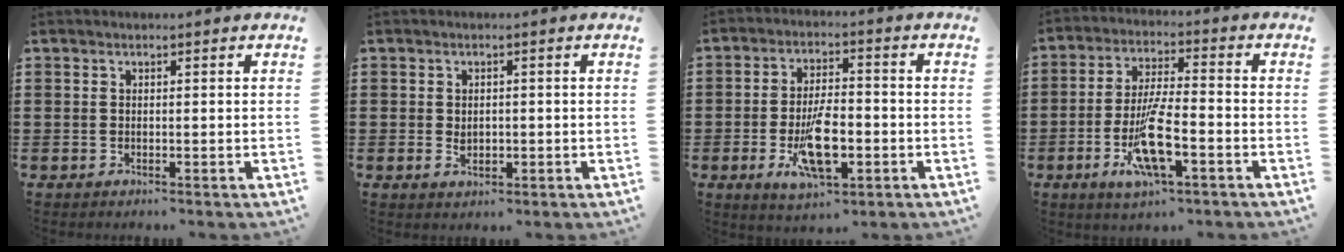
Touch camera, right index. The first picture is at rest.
{"total": 1.7, "force": [0.0, 1.4, 1.0], "torque": [-0.022, 0.008, -0.002]}
{"total": 9.4, "force": [-2.8, 3.9, 8.2], "torque": [-0.157, -0.003, -0.044]}
{"total": 9.5, "force": [-3.6, 2.4, 8.5], "torque": [-0.175, -0.007, -0.066]}